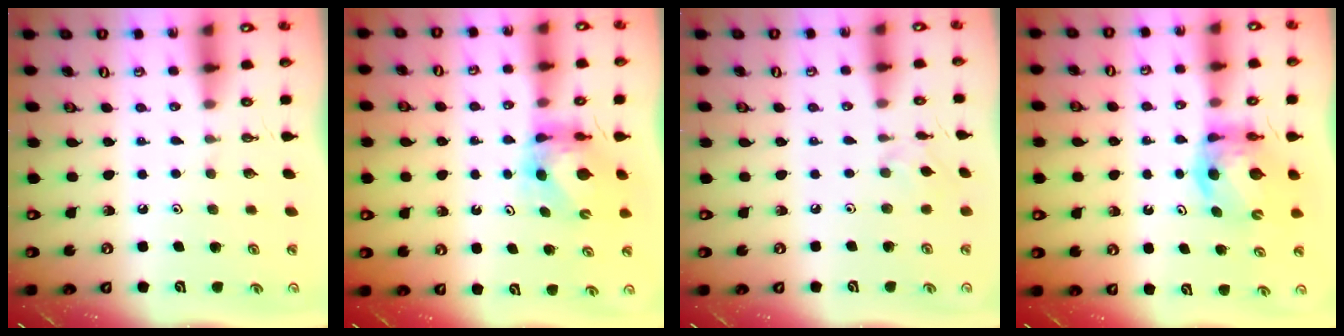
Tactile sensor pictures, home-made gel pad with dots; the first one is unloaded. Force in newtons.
{"total": 6.2, "press": 6.1, "slide": 0.8}
{"total": 3.8, "press": 3.7, "slide": 0.7}
{"total": 8.1, "press": 8.1, "slide": 0.4}